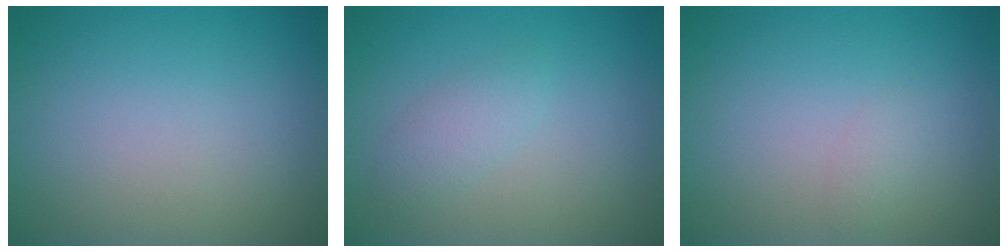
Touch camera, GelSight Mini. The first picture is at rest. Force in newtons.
{"total": 1.8, "press": 1.8, "slide": 0.1}
{"total": 0.8, "press": 0.8, "slide": 0.0}